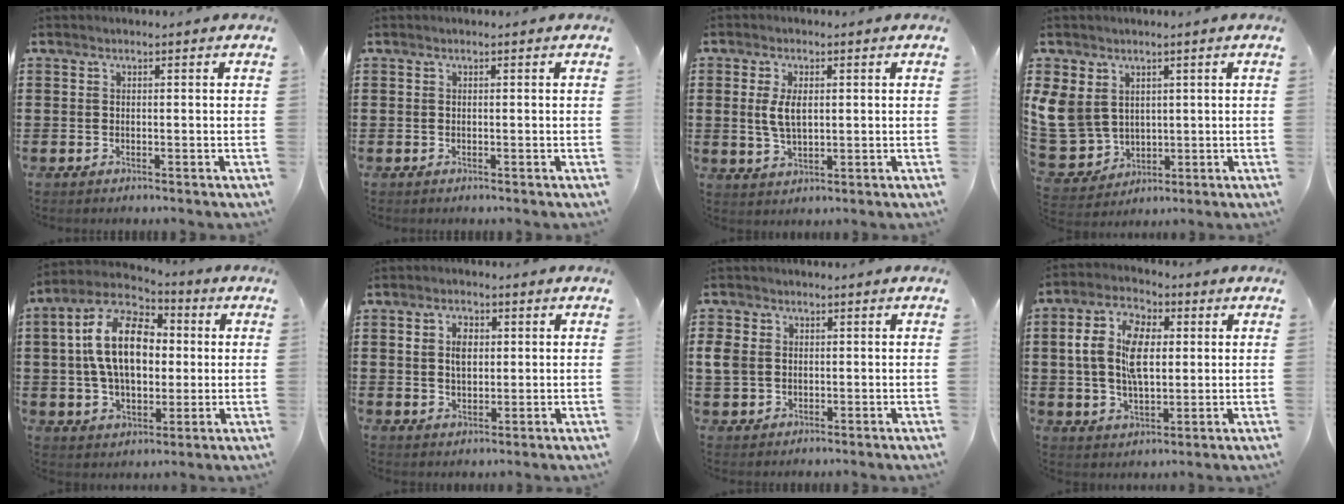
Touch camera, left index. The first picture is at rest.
{"total": 0.0}
{"total": 4.4, "force": [0.7, 2.2, 3.8], "torque": [-0.086, 0.006, 0.009]}
{"total": 7.5, "force": [1.7, 6.8, 2.9], "torque": [-0.112, -0.004, 0.031]}
{"total": 13.9, "force": [2.2, 8.4, 10.9], "torque": [-0.253, 0.015, 0.033]}
{"total": 3.8, "force": [0.9, 2.6, 2.6], "torque": [-0.051, 0.009, 0.013]}
{"total": 3.4, "force": [0.3, 2.9, 1.7], "torque": [-0.056, 0.005, -0.002]}
{"total": 10.6, "force": [1.8, 6.1, 8.6], "torque": [-0.182, 0.012, 0.027]}